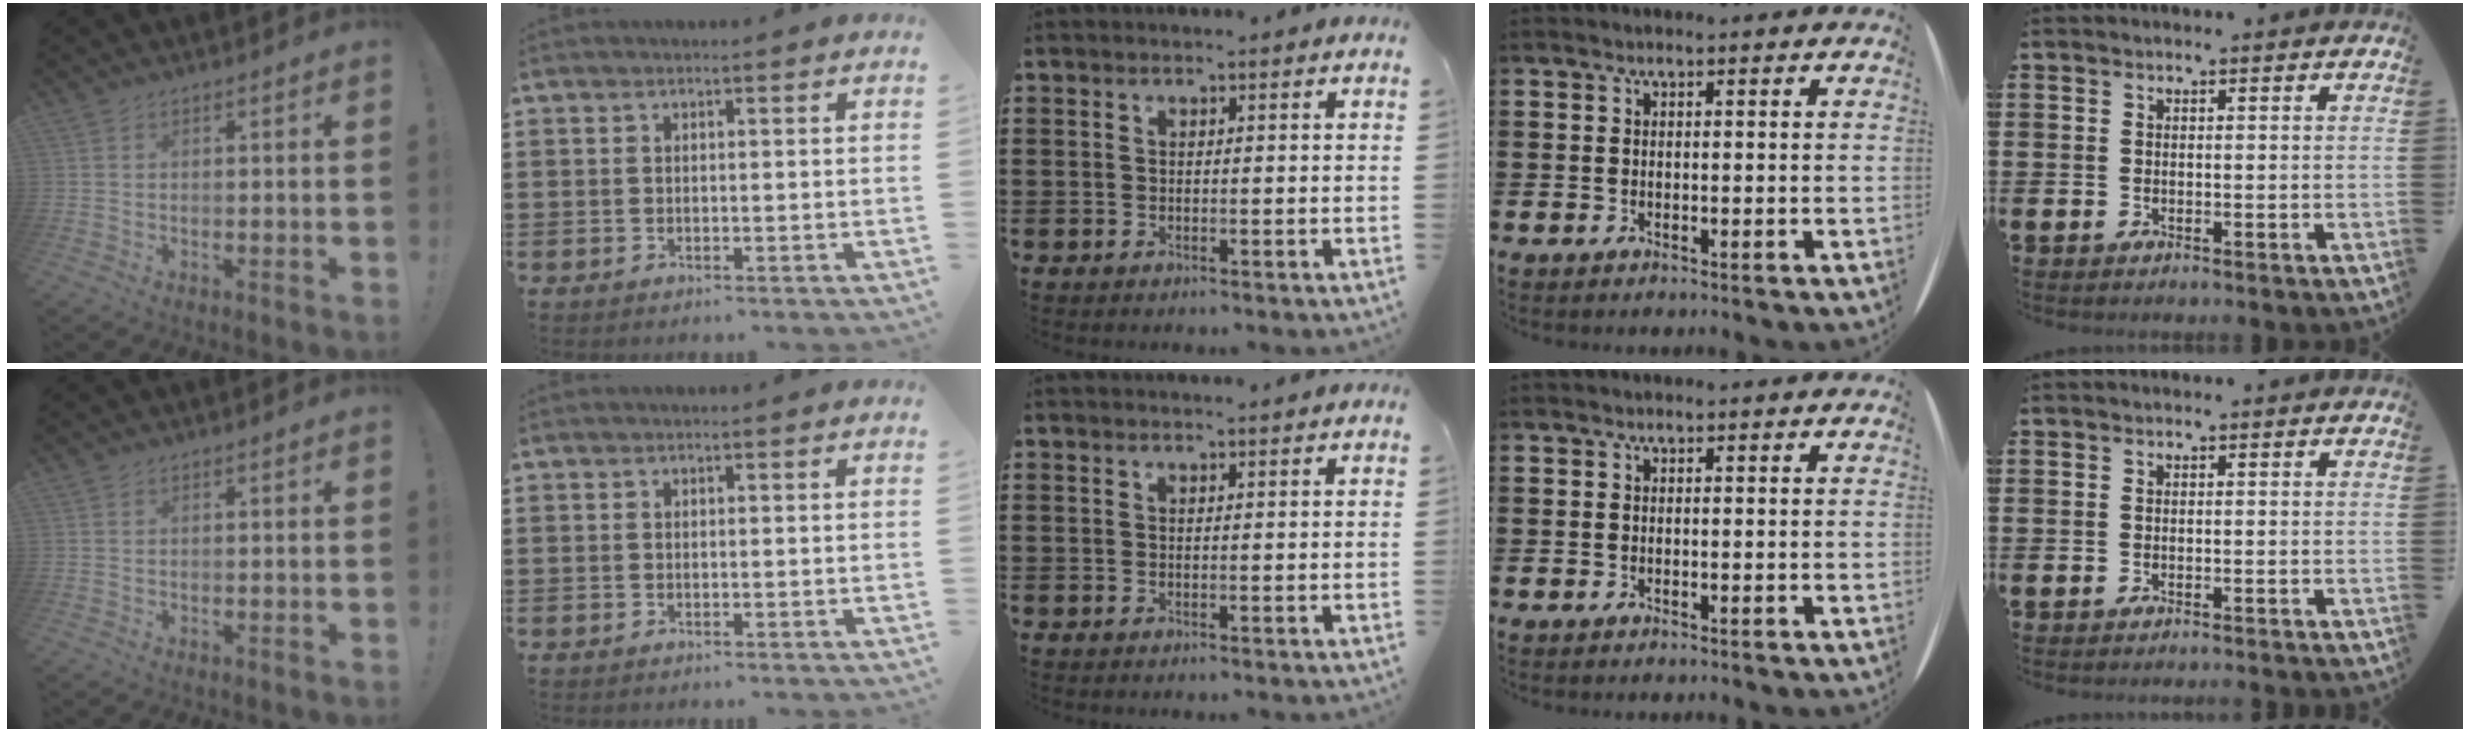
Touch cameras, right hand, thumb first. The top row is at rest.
{"middle": {"total": 0.7, "force": [0.7, 0.0, 0.0], "torque": [0.006, -0.006, 0.012]}}